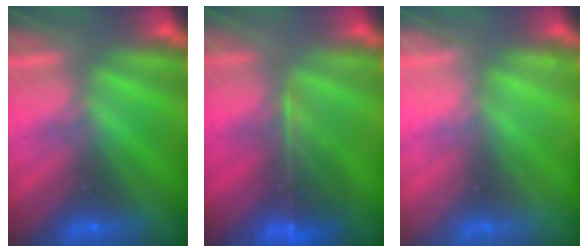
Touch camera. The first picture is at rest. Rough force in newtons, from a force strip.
{"total": 7.1}
{"total": 2.2}